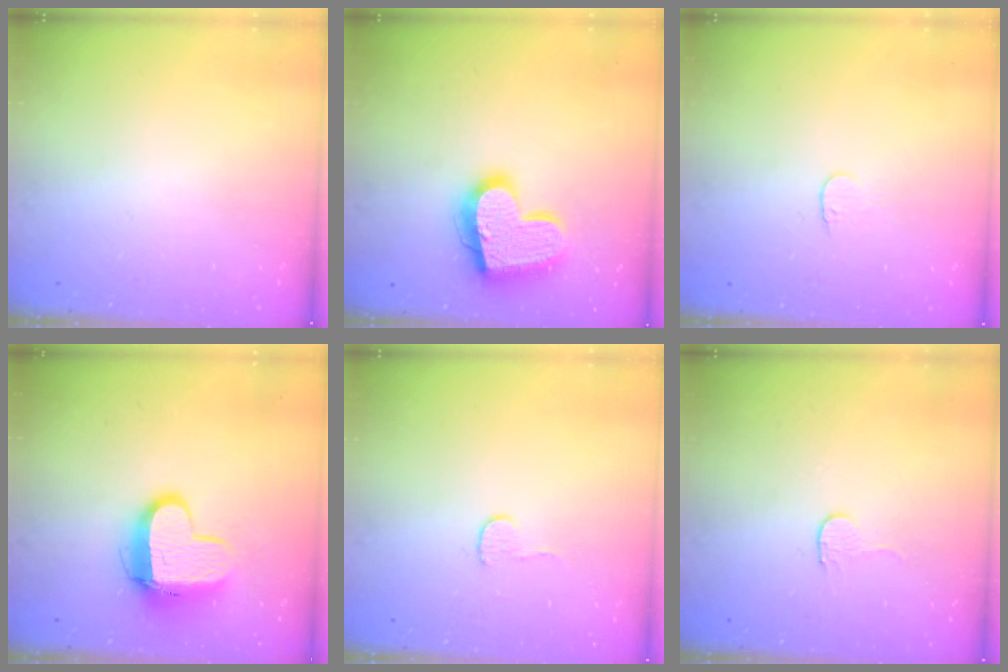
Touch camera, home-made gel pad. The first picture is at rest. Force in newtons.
{"total": 19.0, "press": 18.9, "slide": 1.6}
{"total": 3.8, "press": 3.7, "slide": 0.4}
{"total": 11.6, "press": 11.5, "slide": 1.2}
{"total": 3.7, "press": 3.6, "slide": 0.3}
{"total": 2.7, "press": 2.7, "slide": 0.2}